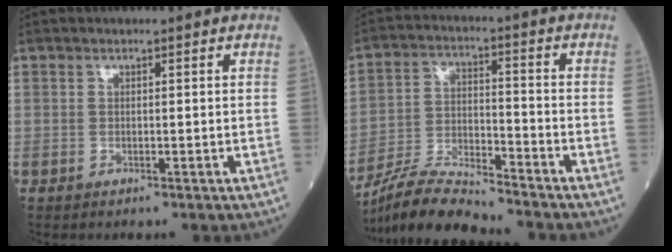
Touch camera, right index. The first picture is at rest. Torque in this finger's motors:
{"motor_torque": [0.14, -0.35, 0.16, 0.02]}